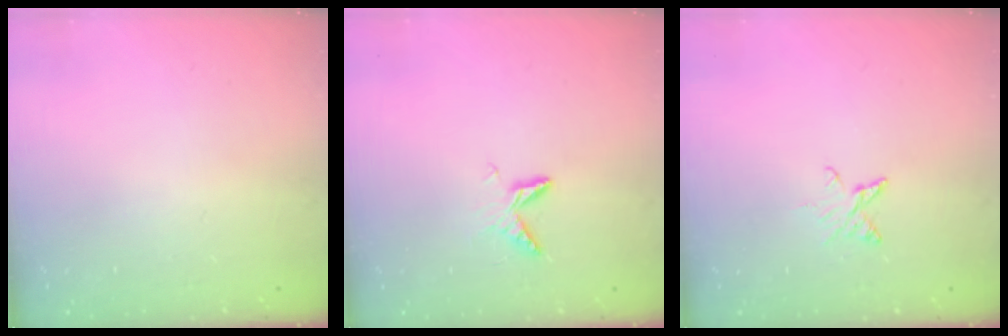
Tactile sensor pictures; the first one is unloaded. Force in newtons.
{"total": 6.2, "press": 6.2, "slide": 0.6}
{"total": 3.1, "press": 3.1, "slide": 0.4}